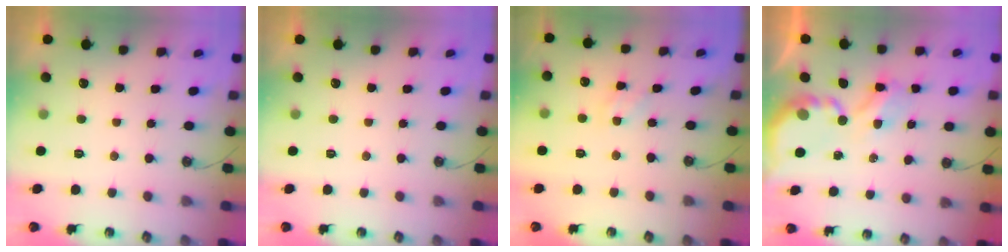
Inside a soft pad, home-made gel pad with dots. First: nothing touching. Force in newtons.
{"total": 0.0}
{"total": 3.1, "press": 3.0, "slide": 0.3}
{"total": 4.7, "press": 4.7, "slide": 0.3}